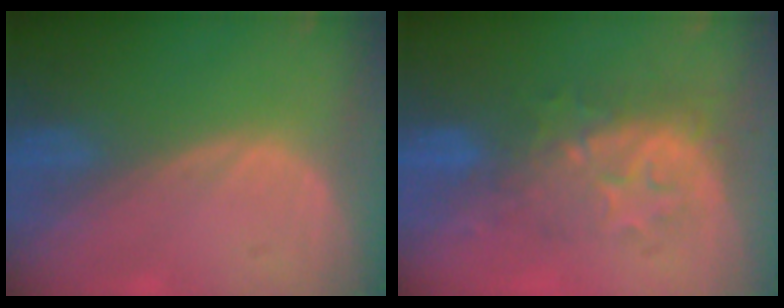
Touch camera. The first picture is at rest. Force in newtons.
{"total": 8.3, "press": 7.9, "slide": 2.5}